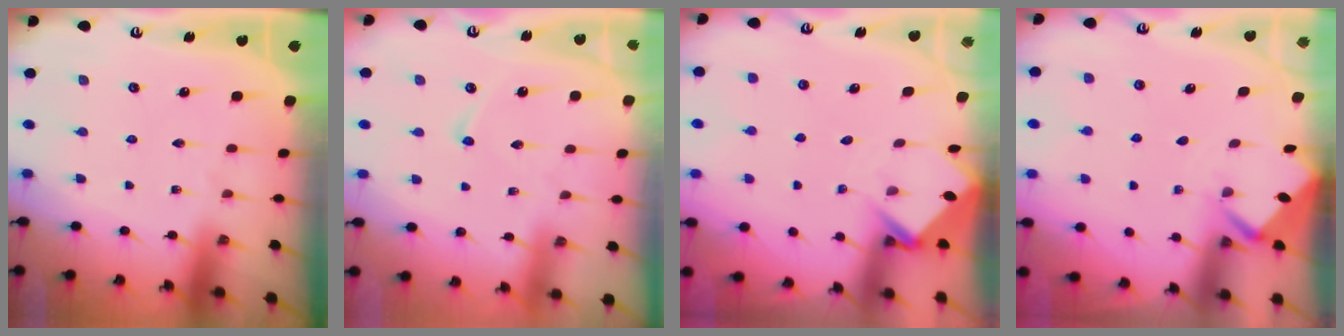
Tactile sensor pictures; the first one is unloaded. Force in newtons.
{"total": 3.8, "press": 3.7, "slide": 0.6}
{"total": 3.9, "press": 3.9, "slide": 0.1}
{"total": 2.5, "press": 2.5, "slide": 0.1}